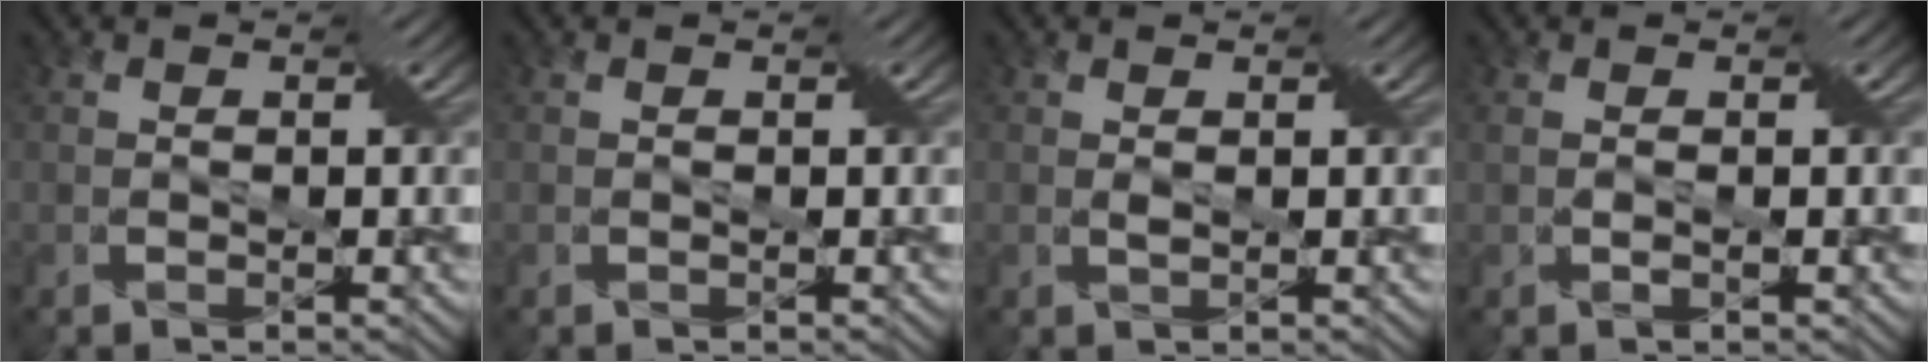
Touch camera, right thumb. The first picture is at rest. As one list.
[{"total": 0.0}, {"total": 0.8, "force": [0.5, 0.1, 0.6], "torque": [-0.013, 0.002, 0.010]}, {"total": 1.4, "force": [0.1, 0.6, 1.2], "torque": [-0.026, -0.004, 0.004]}]